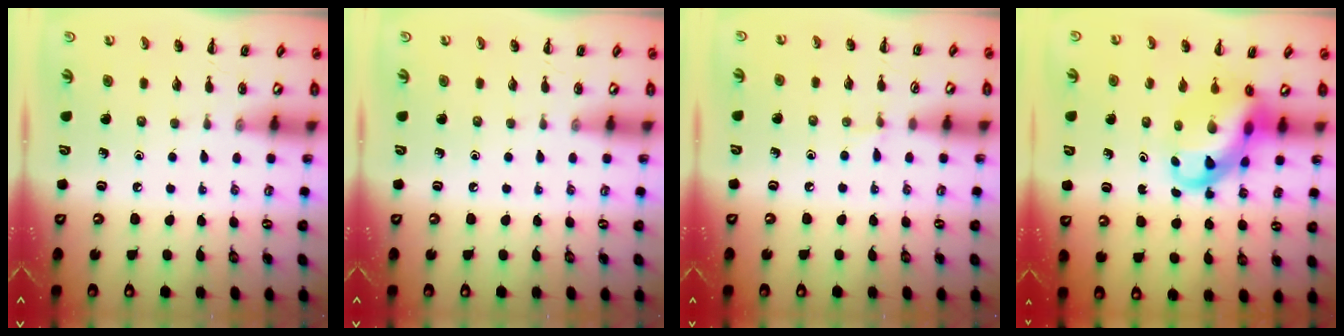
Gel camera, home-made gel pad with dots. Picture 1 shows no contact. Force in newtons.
{"total": 0.0}
{"total": 3.8, "press": 3.5, "slide": 1.3}
{"total": 10.8, "press": 10.4, "slide": 3.0}